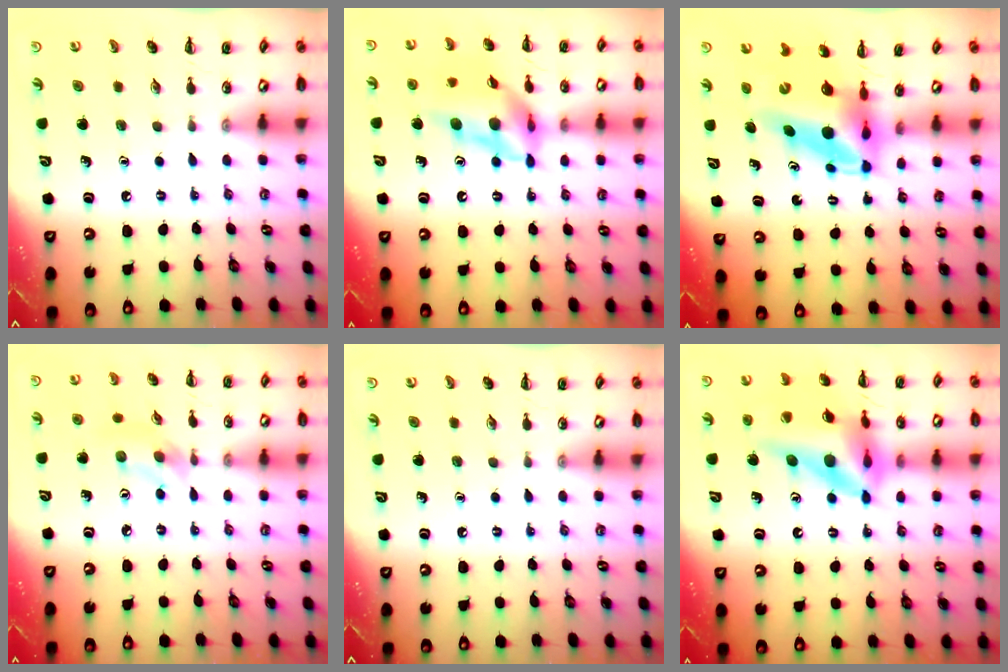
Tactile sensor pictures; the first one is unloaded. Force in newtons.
{"total": 13.5, "press": 12.9, "slide": 4.2}
{"total": 7.8, "press": 7.5, "slide": 2.1}
{"total": 4.1, "press": 4.0, "slide": 0.6}
{"total": 0.0}
{"total": 19.1, "press": 18.3, "slide": 5.2}